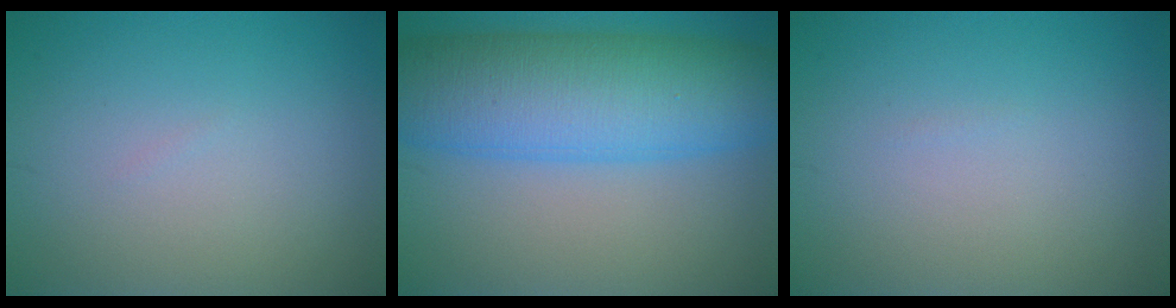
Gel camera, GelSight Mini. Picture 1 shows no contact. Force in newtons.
{"total": 11.6, "press": 11.6, "slide": 0.1}
{"total": 0.0}